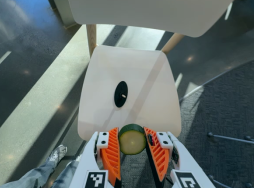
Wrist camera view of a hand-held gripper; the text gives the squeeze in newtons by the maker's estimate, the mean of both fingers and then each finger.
{"total": 11.0, "left": 11.4, "right": 10.6}